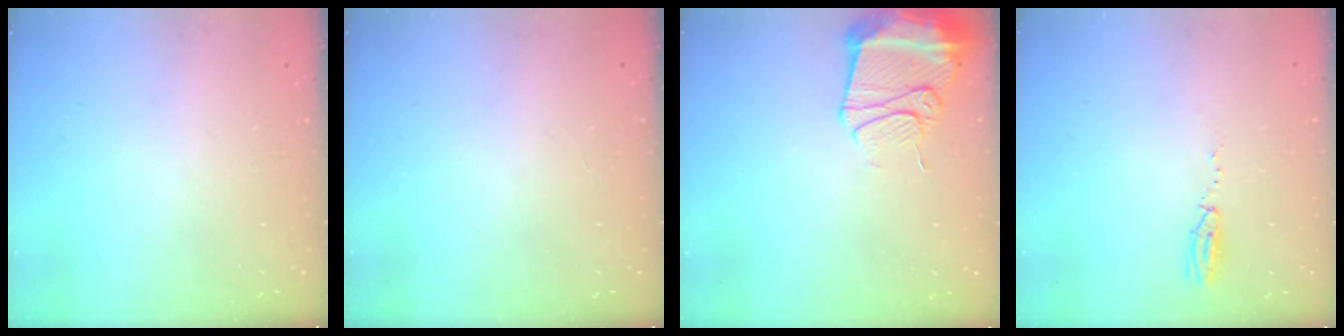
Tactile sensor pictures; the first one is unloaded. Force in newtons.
{"total": 0.0}
{"total": 13.2, "press": 13.2, "slide": 1.4}
{"total": 3.5, "press": 2.8, "slide": 2.2}